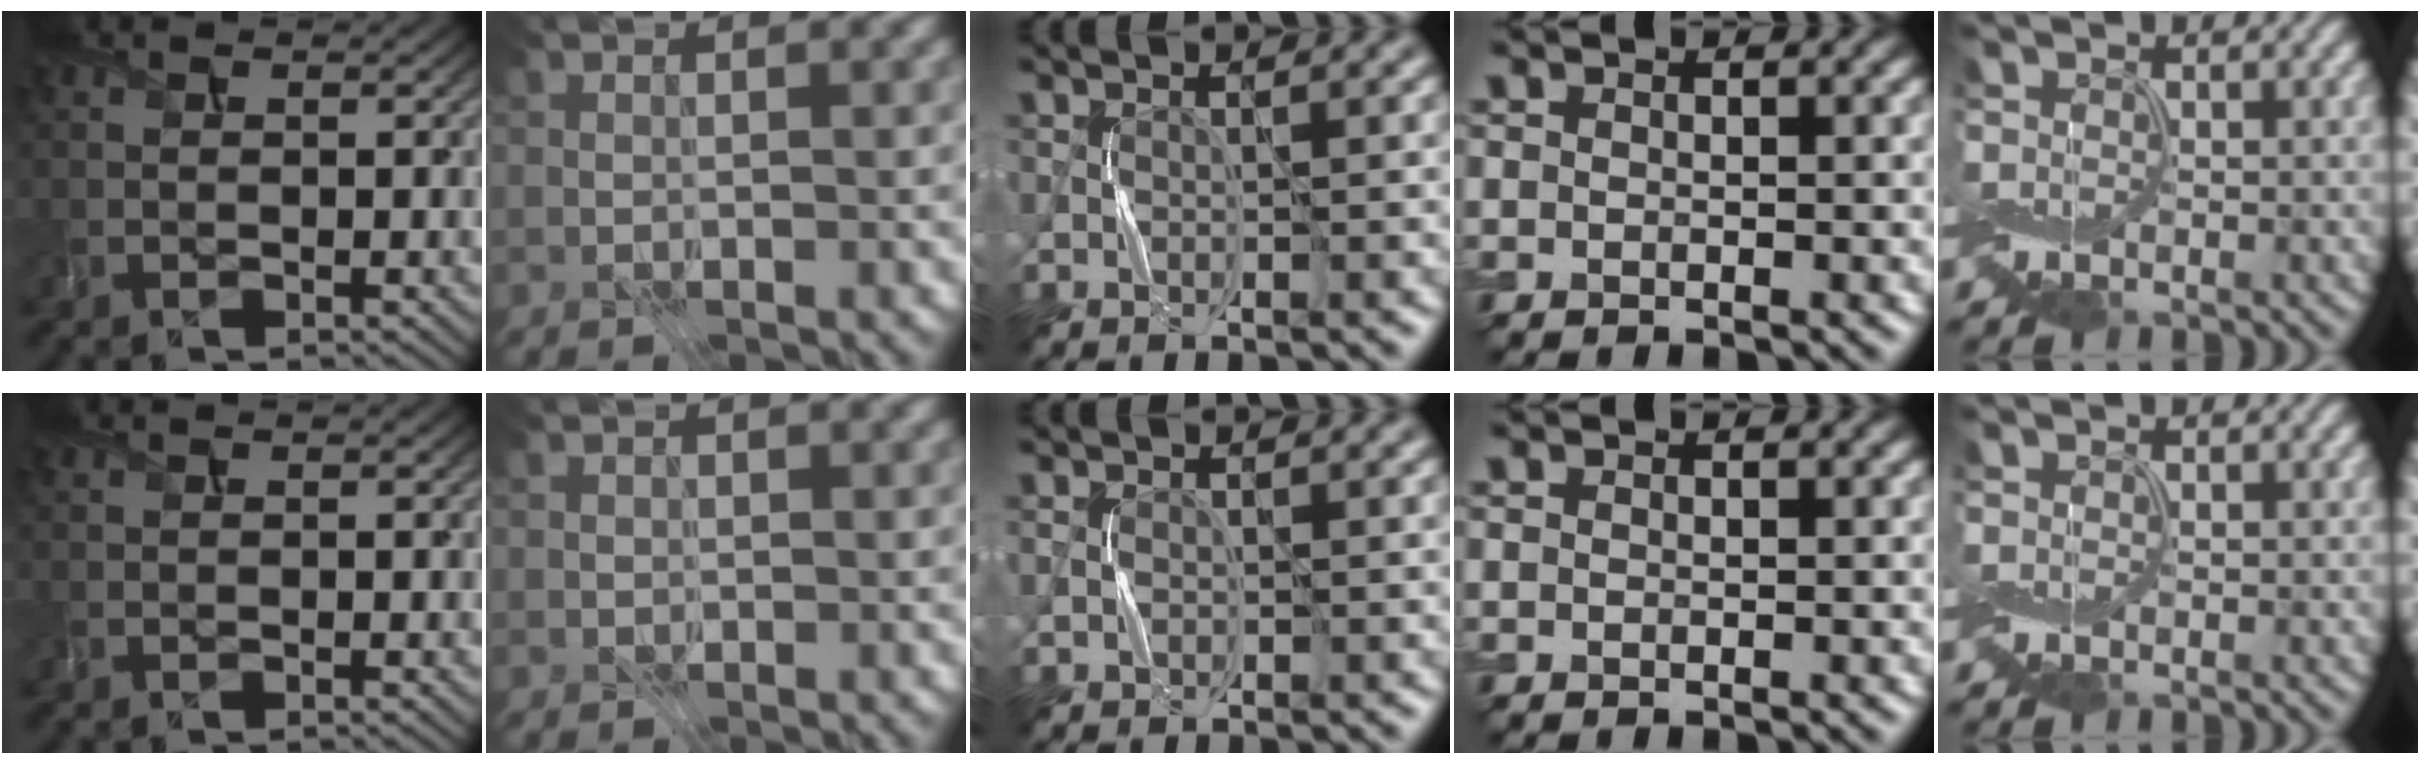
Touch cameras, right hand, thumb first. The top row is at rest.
{"index": {"total": 0.5, "force": [0.1, 0.5, 0.1], "torque": [-0.002, 0.000, 0.001]}, "middle": {"total": 0.6, "force": [0.1, 0.6, 0.1], "torque": [0.000, 0.002, 0.001]}}